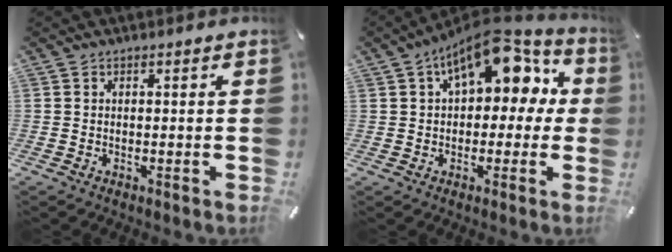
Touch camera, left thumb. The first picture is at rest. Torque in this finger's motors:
{"motor_torque": [2.50, 2.50, 1.08, 0.49, 0.17]}